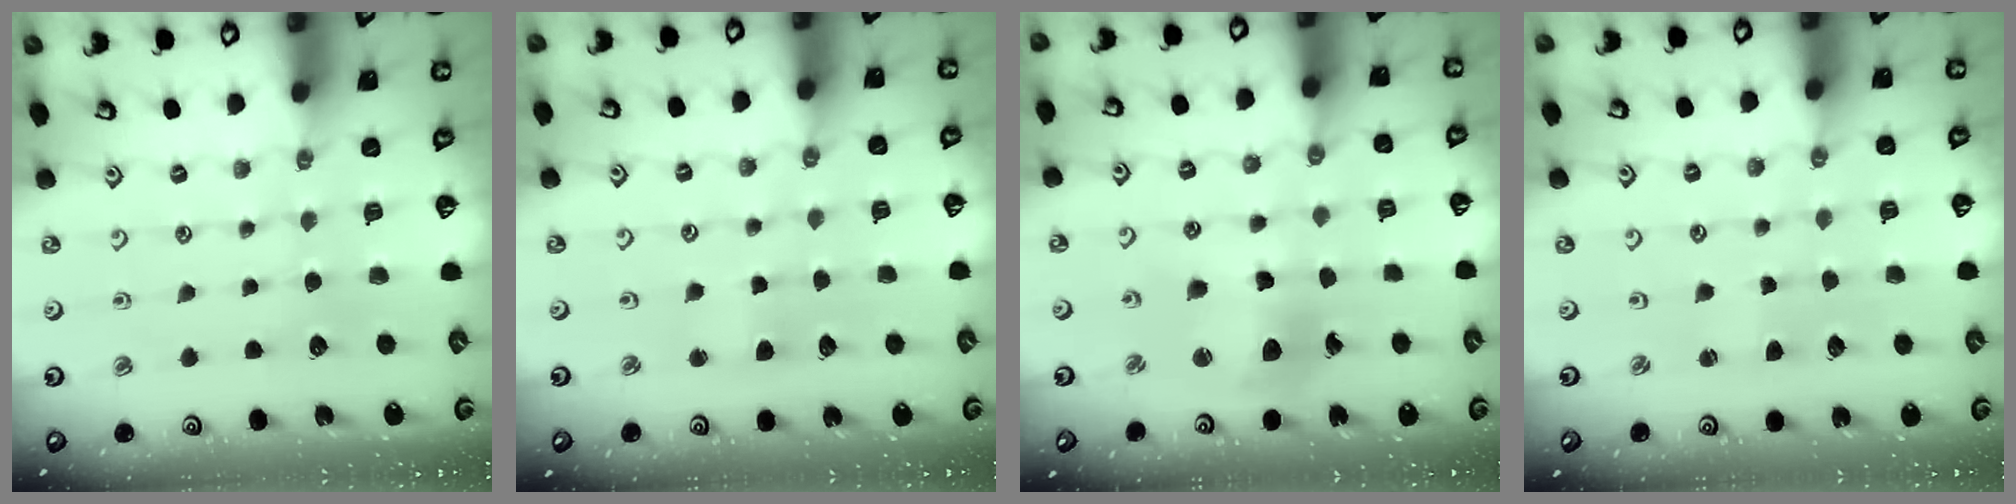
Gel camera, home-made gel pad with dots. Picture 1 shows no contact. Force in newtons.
{"total": 2.8, "press": 2.8, "slide": 0.3}
{"total": 10.6, "press": 10.4, "slide": 1.8}
{"total": 1.6, "press": 1.6, "slide": 0.3}